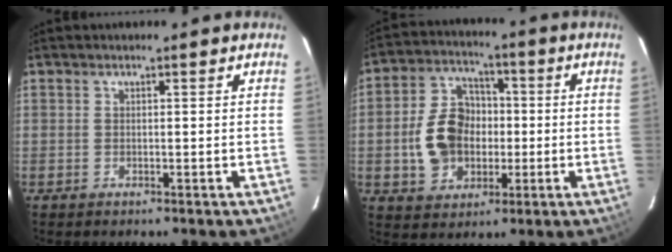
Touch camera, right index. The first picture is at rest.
{"total": 11.8, "force": [-1.4, 9.1, 7.4], "torque": [-0.160, 0.028, -0.013]}